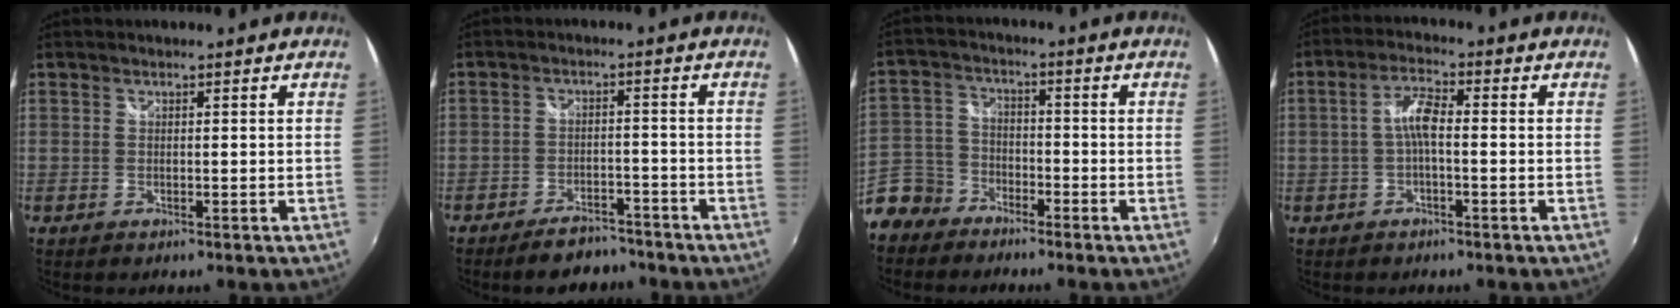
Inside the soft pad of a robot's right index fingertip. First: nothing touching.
{"total": 7.6, "force": [-6.4, 3.2, 2.4], "torque": [-0.062, 0.014, -0.088]}
{"total": 9.9, "force": [-6.9, 6.7, 2.3], "torque": [-0.073, 0.016, -0.140]}
{"total": 4.4, "force": [-0.9, 1.1, 4.2], "torque": [-0.086, 0.013, -0.018]}